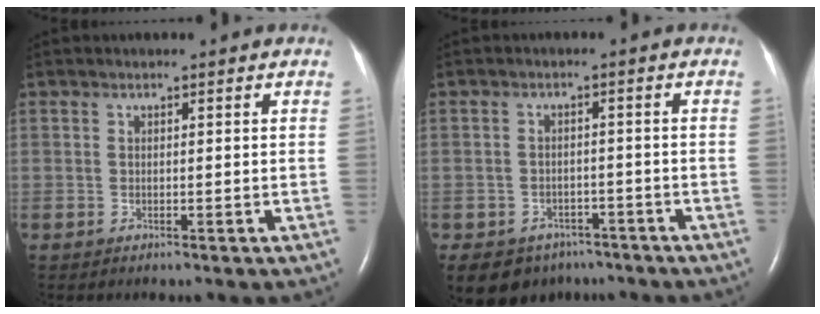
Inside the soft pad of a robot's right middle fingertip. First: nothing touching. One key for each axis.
{"total": 7.7, "fx": -5.4, "fy": 5.3, "fz": 1.3, "tx": -0.025, "ty": 0.006, "tz": -0.070}